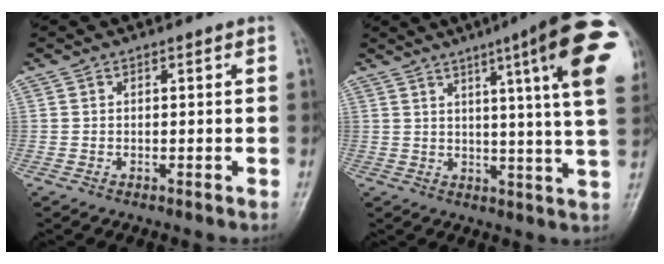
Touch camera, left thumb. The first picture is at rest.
{"total": 19.4, "force": [7.7, 1.5, 17.7], "torque": [-0.218, -0.023, 0.086]}